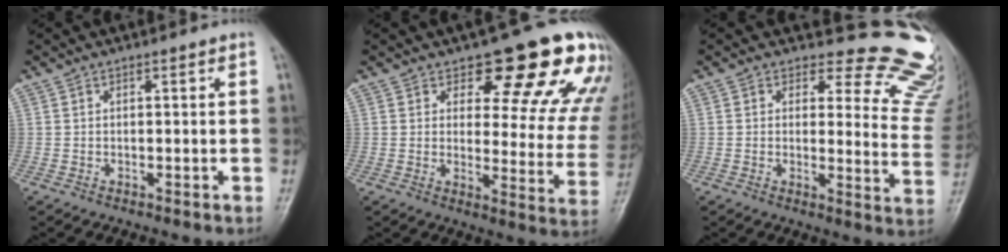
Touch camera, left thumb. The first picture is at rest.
{"total": 18.3, "force": [12.5, 7.1, 11.3], "torque": [-0.083, -0.072, 0.142]}
{"total": 15.3, "force": [14.3, 5.1, 2.2], "torque": [0.032, -0.150, 0.124]}